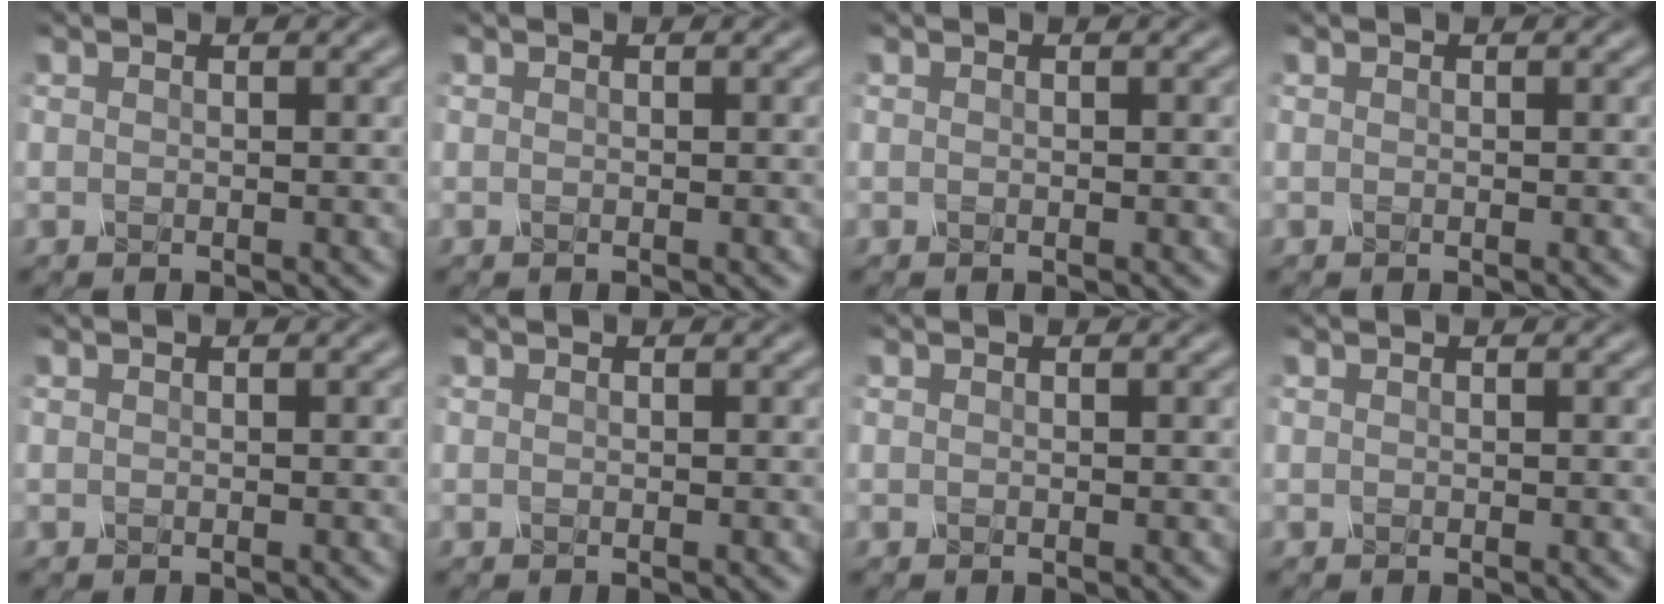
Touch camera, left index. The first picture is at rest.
{"total": 0.0}
{"total": 0.0}
{"total": 0.0}
{"total": 0.0}
{"total": 0.0}
{"total": 0.0}
{"total": 0.0}